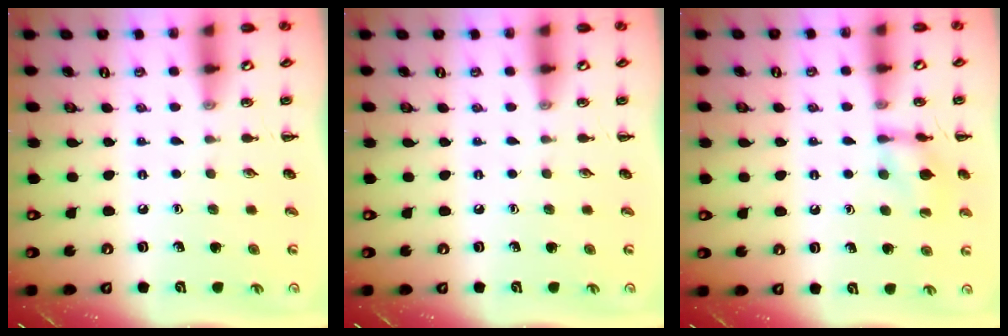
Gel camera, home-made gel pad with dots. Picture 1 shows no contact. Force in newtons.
{"total": 0.0}
{"total": 11.4, "press": 11.3, "slide": 1.5}